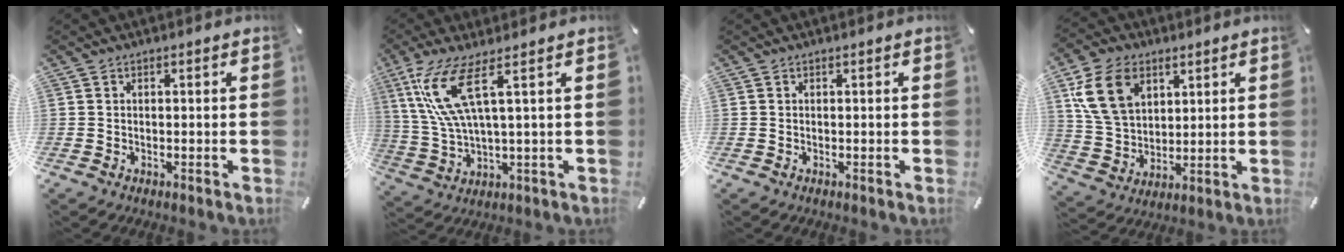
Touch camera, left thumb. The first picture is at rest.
{"total": 11.5, "force": [4.4, 2.7, 10.3], "torque": [-0.230, -0.009, 0.075]}
{"total": 0.0}
{"total": 12.6, "force": [5.6, 8.9, 7.0], "torque": [-0.167, -0.004, 0.102]}